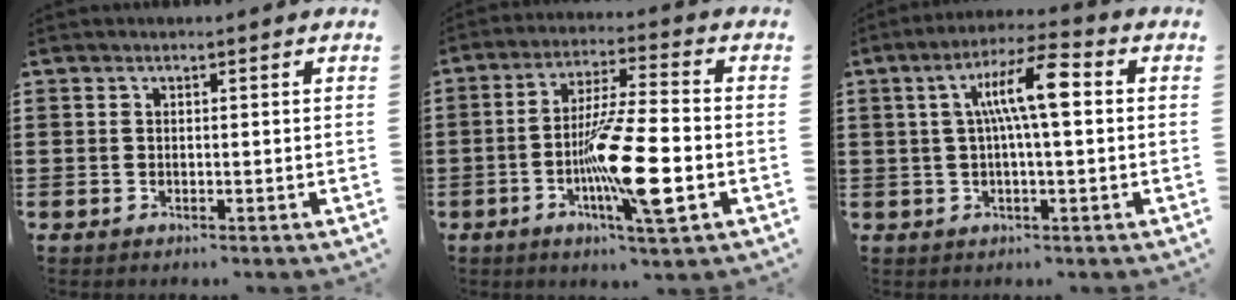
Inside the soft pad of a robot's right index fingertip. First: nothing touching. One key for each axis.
{"total": 13.2, "fx": -3.8, "fy": 2.0, "fz": 12.4, "tx": -0.240, "ty": -0.009, "tz": -0.073}
{"total": 9.0, "fx": 1.4, "fy": 1.7, "fz": 8.8, "tx": -0.169, "ty": 0.009, "tz": 0.019}